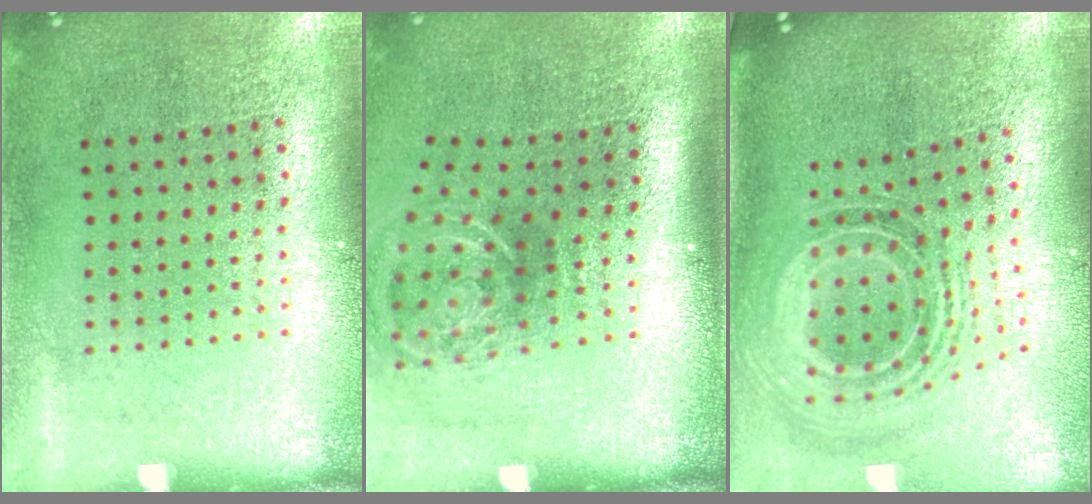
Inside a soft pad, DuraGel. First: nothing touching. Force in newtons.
{"total": 2.3, "press": 1.3, "slide": 1.8}
{"total": 1.7, "press": 1.3, "slide": 1.1}